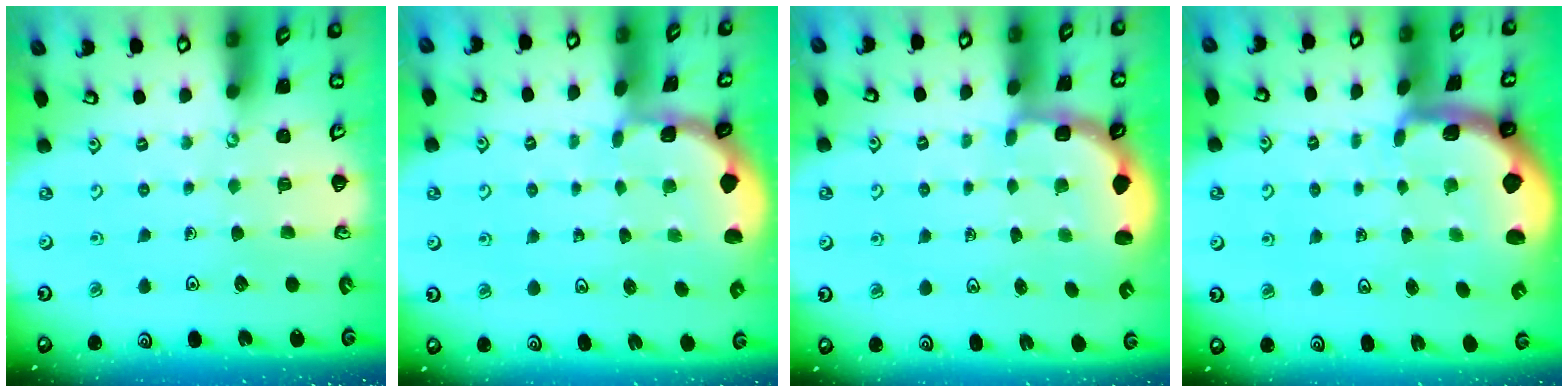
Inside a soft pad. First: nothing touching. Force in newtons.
{"total": 1.1, "press": 1.1, "slide": 0.1}
{"total": 2.9, "press": 2.3, "slide": 1.7}
{"total": 1.7, "press": 1.7, "slide": 0.4}